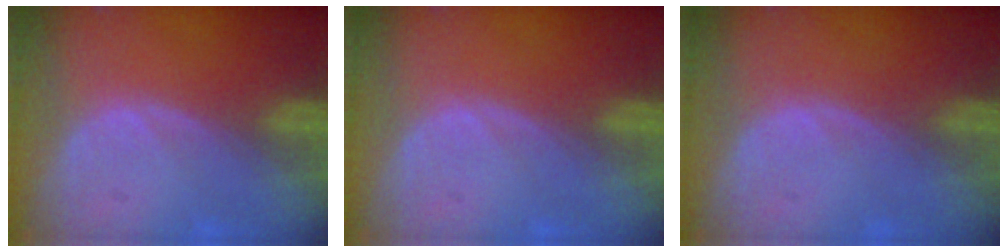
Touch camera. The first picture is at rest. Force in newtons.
{"total": 0.0}
{"total": 0.0}